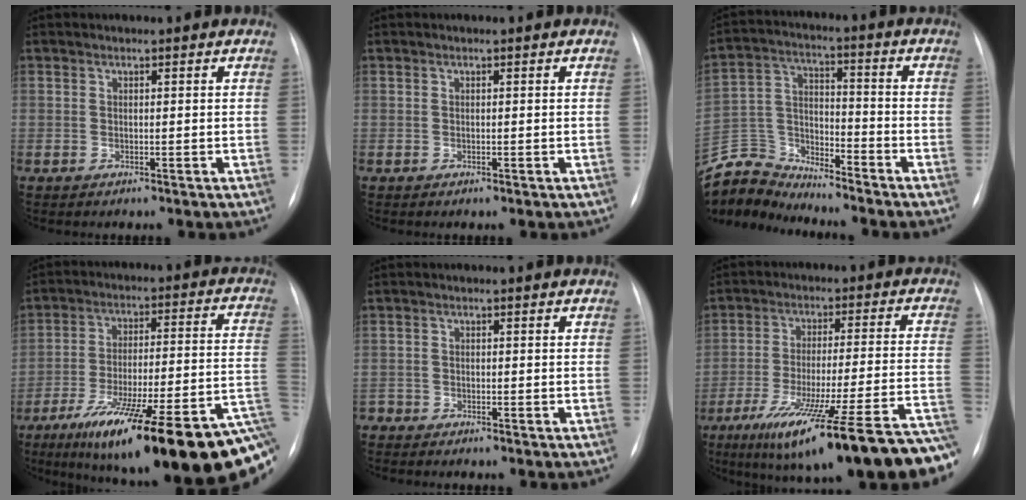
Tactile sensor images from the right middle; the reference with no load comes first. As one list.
[{"total": 0.0}, {"total": 9.1, "force": [-8.9, 0.9, -1.5], "torque": [0.024, 0.032, -0.179]}, {"total": 27.7, "force": [-14.7, 4.2, 23.1], "torque": [-0.265, -0.005, -0.228]}, {"total": 1.5, "force": [-1.4, 0.3, -0.1], "torque": [0.003, -0.001, -0.025]}, {"total": 26.5, "force": [-18.9, 1.8, 18.5], "torque": [-0.197, -0.016, -0.277]}]